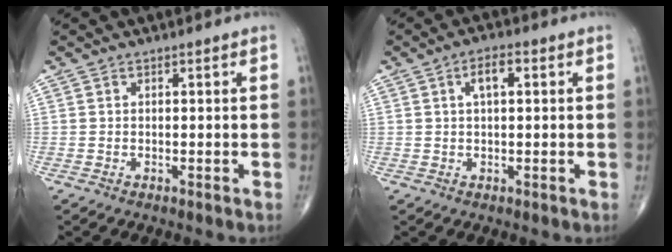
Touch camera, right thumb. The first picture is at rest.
{"total": 3.9, "force": [1.1, 1.6, 3.4], "torque": [-0.055, 0.008, 0.016]}